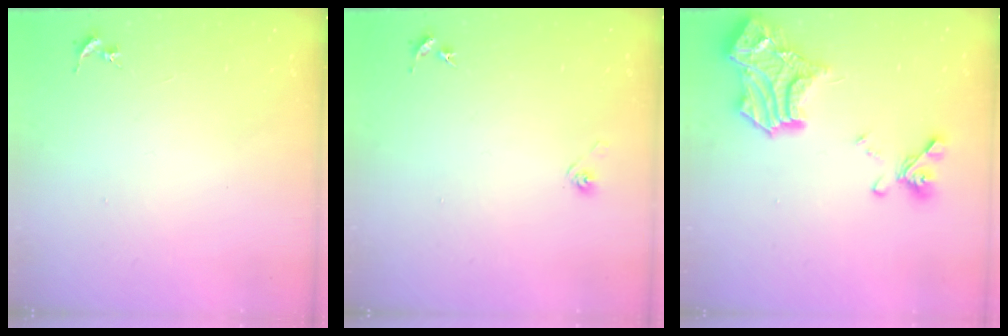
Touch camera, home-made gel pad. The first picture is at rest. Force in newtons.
{"total": 2.9, "press": 2.6, "slide": 1.4}
{"total": 22.9, "press": 22.8, "slide": 2.3}